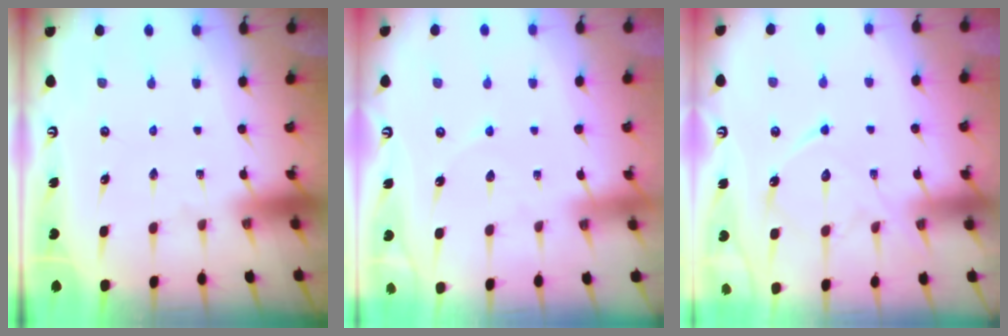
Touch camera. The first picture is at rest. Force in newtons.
{"total": 2.9, "press": 2.9, "slide": 0.4}
{"total": 12.8, "press": 12.8, "slide": 1.2}